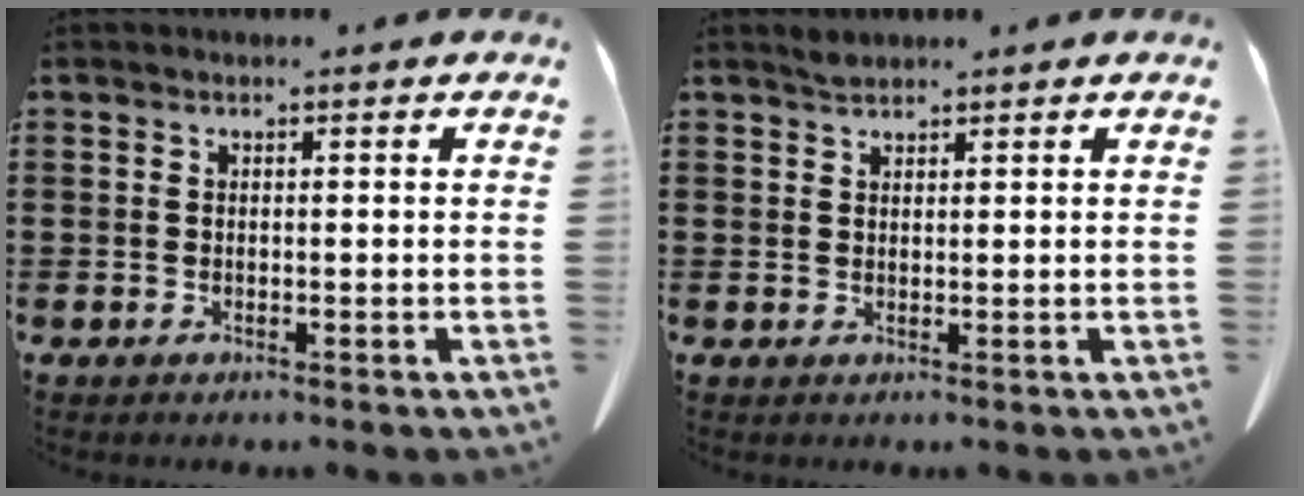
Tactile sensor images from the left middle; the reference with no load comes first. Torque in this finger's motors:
{"motor_torque": [-0.05, 0.05, 0.00, 0.00]}